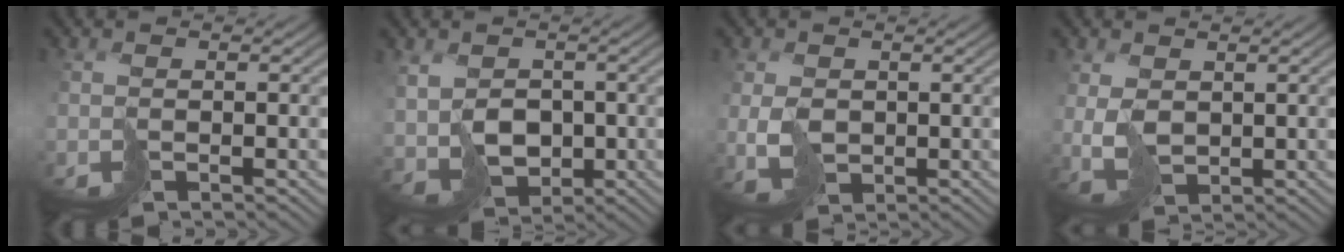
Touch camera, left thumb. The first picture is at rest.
{"total": 4.8, "force": [0.5, 4.3, 2.0], "torque": [-0.043, -0.008, 0.017]}
{"total": 2.7, "force": [0.6, 2.4, 1.1], "torque": [-0.036, -0.007, 0.020]}
{"total": 2.9, "force": [1.4, 2.2, 1.2], "torque": [-0.044, 0.000, 0.037]}